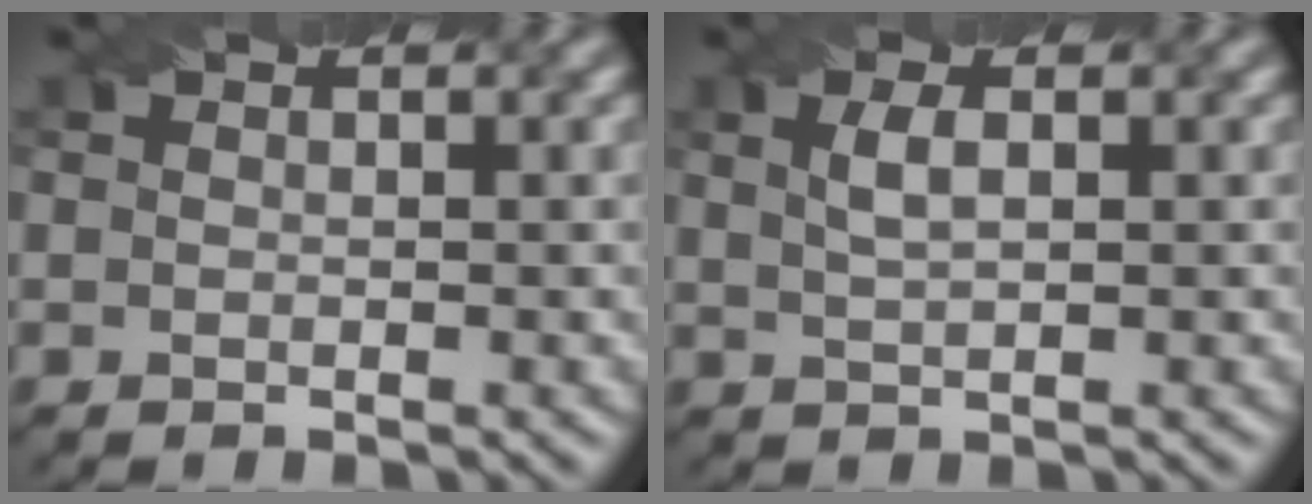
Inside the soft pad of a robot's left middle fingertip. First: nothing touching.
{"total": 2.0, "force": [0.7, 0.7, 1.7], "torque": [-0.037, 0.004, 0.015]}